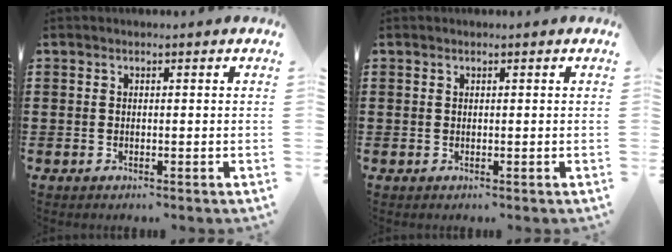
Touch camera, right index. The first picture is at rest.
{"total": 0.0}